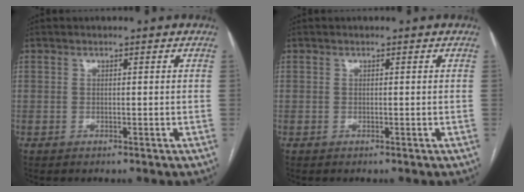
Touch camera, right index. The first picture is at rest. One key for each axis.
{"total": 0.0}